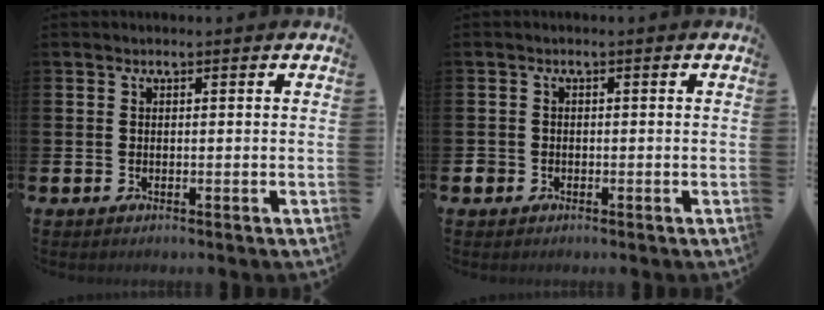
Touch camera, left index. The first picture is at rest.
{"total": 1.2, "force": [-0.7, 1.0, 0.1], "torque": [0.000, 0.003, -0.019]}